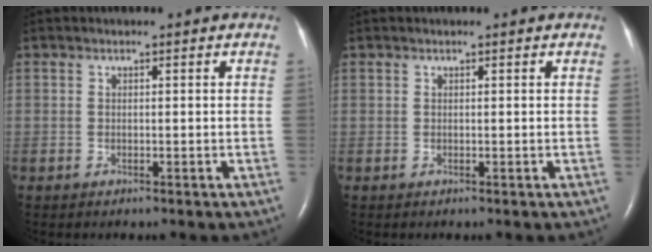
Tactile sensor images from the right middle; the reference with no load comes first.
{"total": 0.0}